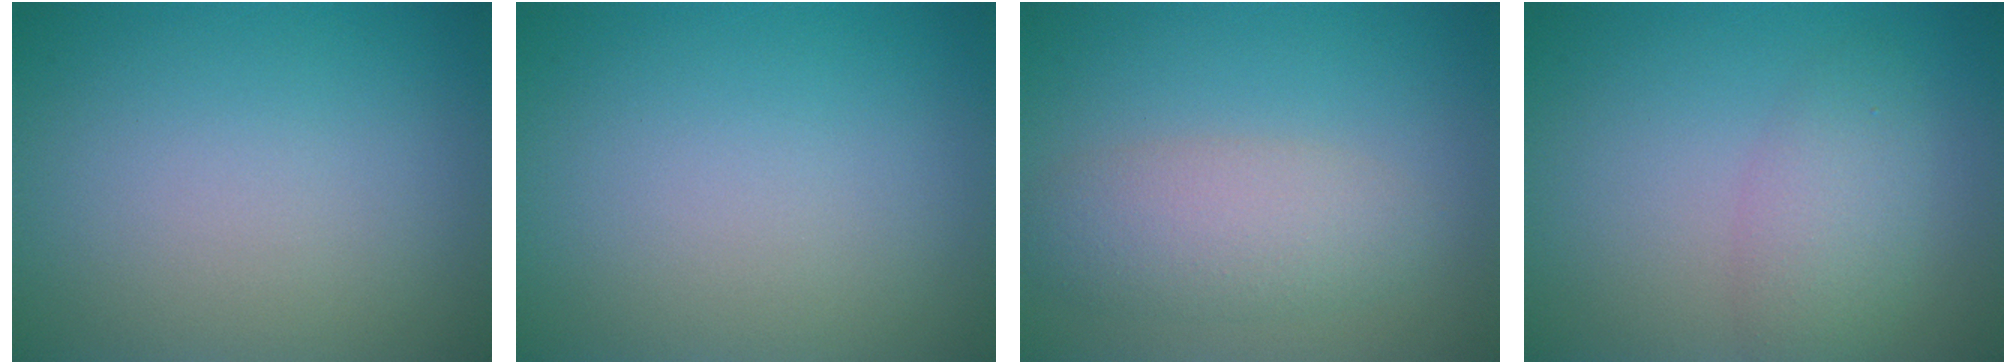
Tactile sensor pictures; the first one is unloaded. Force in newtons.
{"total": 0.0}
{"total": 3.7, "press": 3.7, "slide": 0.1}
{"total": 2.9, "press": 2.9, "slide": 0.1}